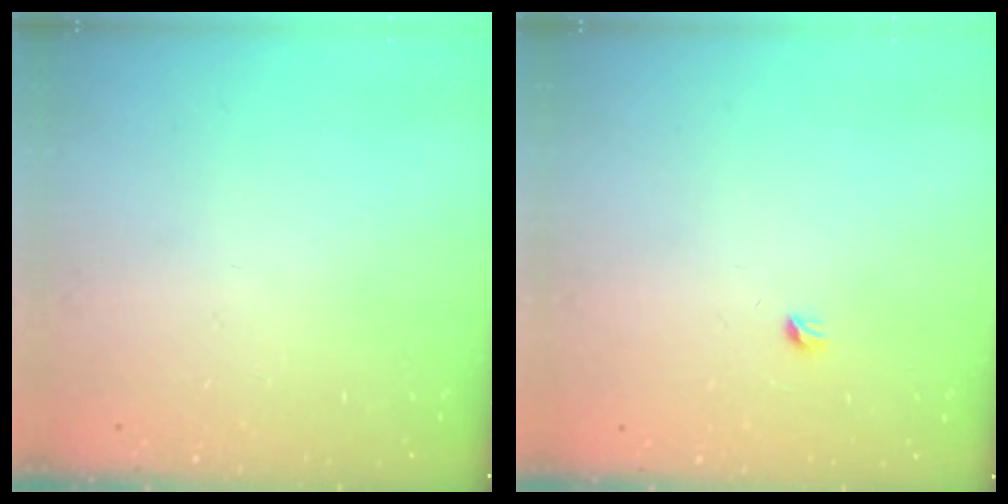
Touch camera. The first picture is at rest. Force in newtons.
{"total": 2.9, "press": 2.9, "slide": 0.4}